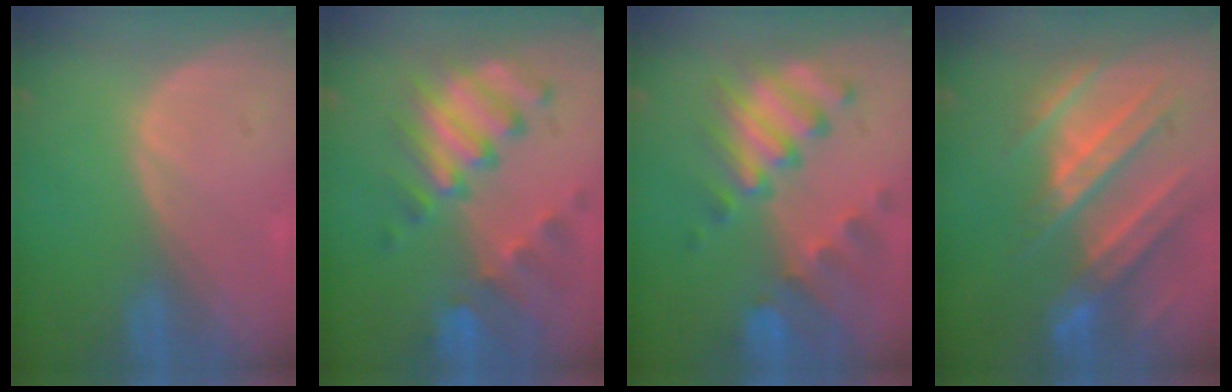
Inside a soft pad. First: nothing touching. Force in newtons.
{"total": 10.1, "press": 8.8, "slide": 4.8}
{"total": 10.4, "press": 8.9, "slide": 5.3}
{"total": 10.6, "press": 9.6, "slide": 4.4}